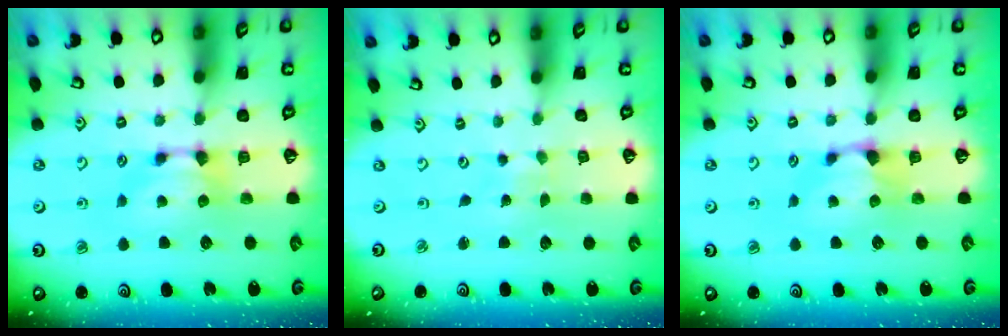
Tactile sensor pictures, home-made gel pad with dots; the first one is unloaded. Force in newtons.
{"total": 5.9, "press": 5.9, "slide": 0.3}
{"total": 1.4, "press": 0.9, "slide": 1.0}